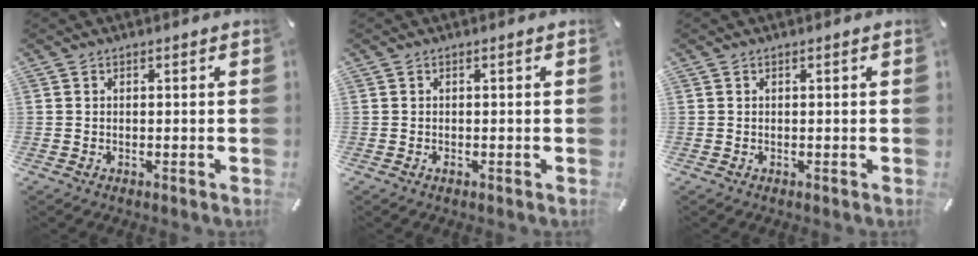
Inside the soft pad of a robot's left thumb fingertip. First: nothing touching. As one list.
[{"total": 0.0}, {"total": 0.0}]